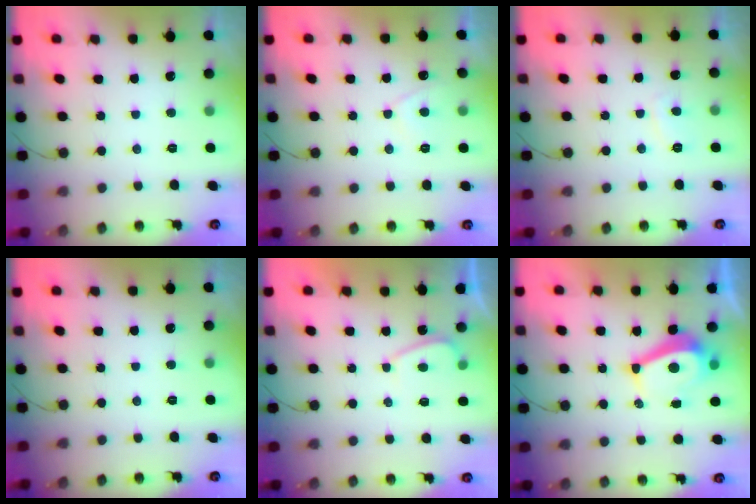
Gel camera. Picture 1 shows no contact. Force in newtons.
{"total": 2.8, "press": 2.7, "slide": 0.5}
{"total": 2.3, "press": 2.1, "slide": 0.7}
{"total": 0.0}
{"total": 1.6, "press": 1.5, "slide": 0.6}
{"total": 7.6, "press": 7.6, "slide": 0.7}